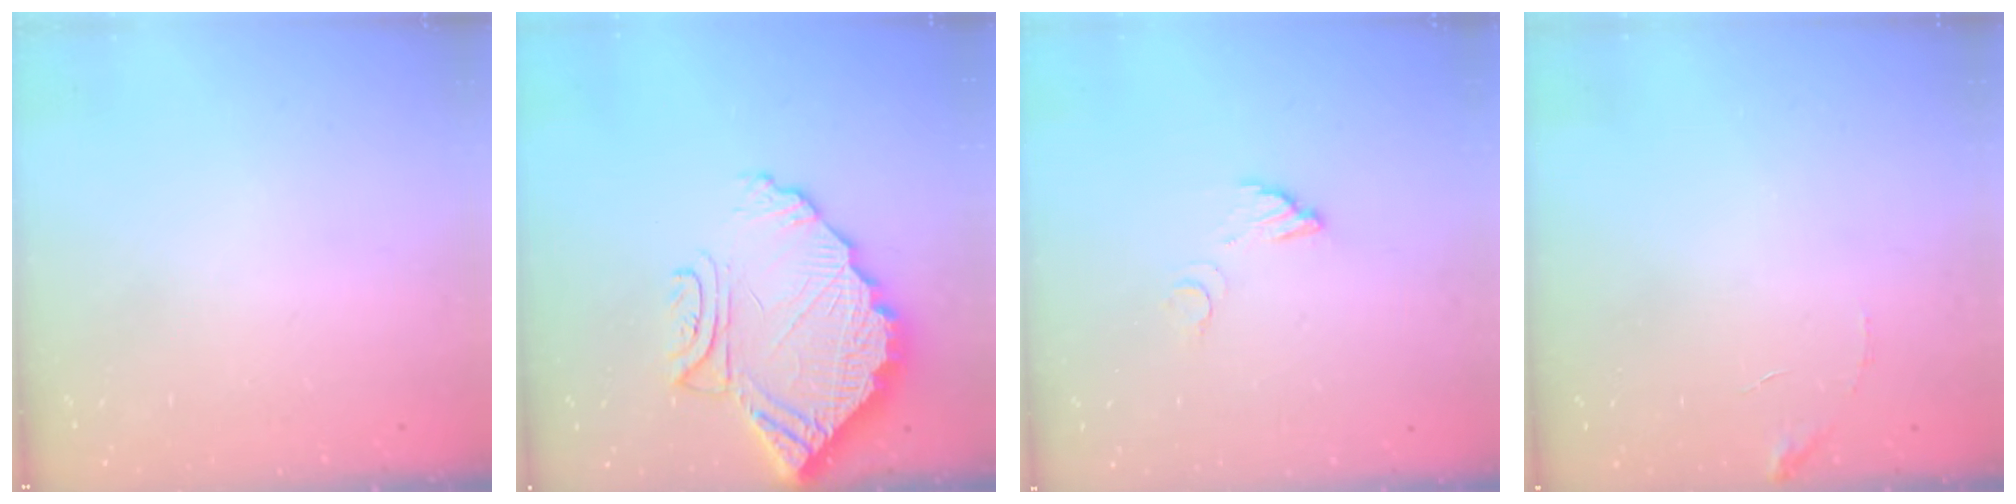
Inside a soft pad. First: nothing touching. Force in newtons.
{"total": 16.9, "press": 16.8, "slide": 1.4}
{"total": 3.8, "press": 3.8, "slide": 0.2}
{"total": 5.7, "press": 5.7, "slide": 0.3}